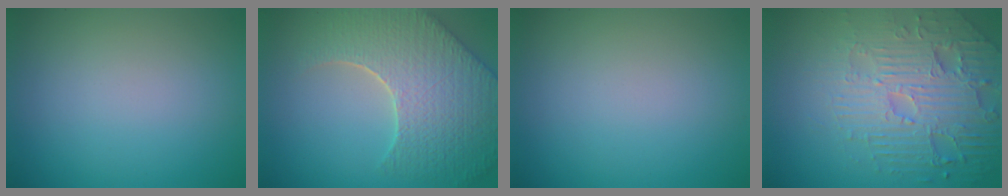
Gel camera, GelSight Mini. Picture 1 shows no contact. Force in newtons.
{"total": 9.1, "press": 6.4, "slide": 6.5}
{"total": 0.0}
{"total": 6.9, "press": 5.3, "slide": 4.4}